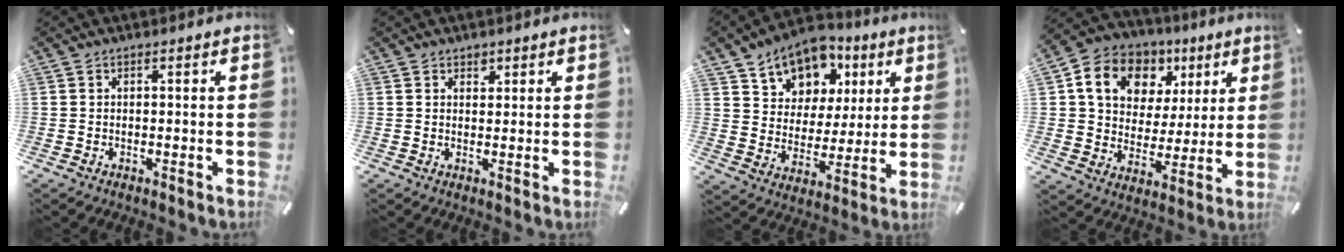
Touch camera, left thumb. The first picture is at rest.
{"total": 1.5, "force": [0.9, 1.2, 0.2], "torque": [0.003, -0.002, 0.015]}
{"total": 11.7, "force": [7.1, 8.8, 2.9], "torque": [-0.057, -0.048, 0.133]}
{"total": 13.8, "force": [6.1, 11.1, 5.6], "torque": [-0.097, -0.020, 0.117]}